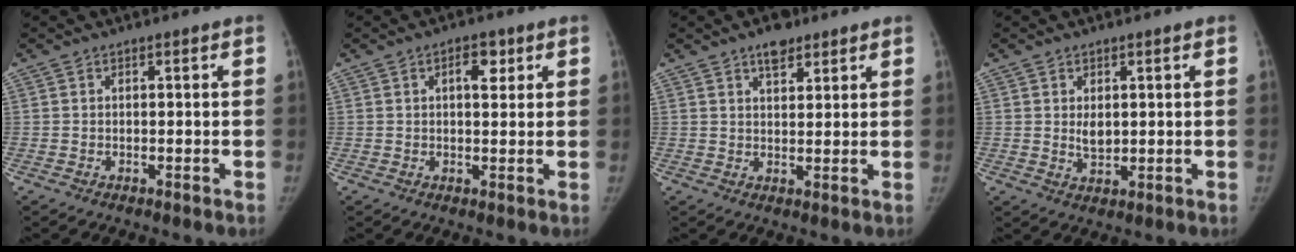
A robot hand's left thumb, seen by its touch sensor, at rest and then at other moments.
{"total": 4.0, "force": [1.7, 2.1, 3.0], "torque": [-0.029, -0.003, 0.021]}
{"total": 4.8, "force": [3.3, 2.4, 2.5], "torque": [-0.014, -0.016, 0.049]}
{"total": 3.6, "force": [0.8, 2.5, 2.5], "torque": [-0.024, -0.011, 0.020]}